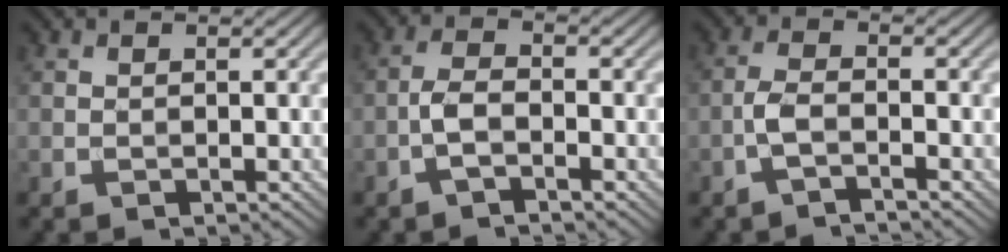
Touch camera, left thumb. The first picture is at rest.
{"total": 3.0, "force": [-1.6, 1.0, 2.4], "torque": [-0.055, 0.005, -0.041]}
{"total": 2.9, "force": [-1.7, 0.7, 2.2], "torque": [-0.051, 0.005, -0.043]}